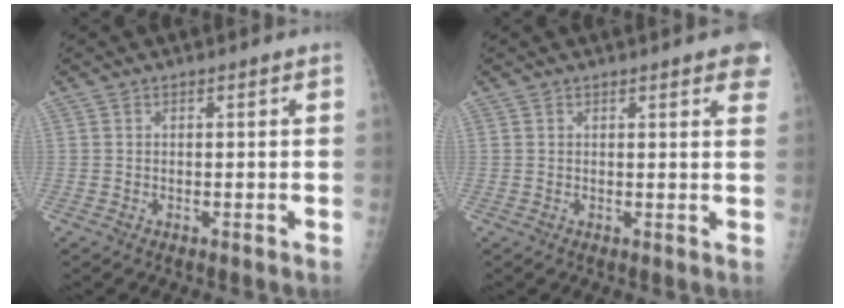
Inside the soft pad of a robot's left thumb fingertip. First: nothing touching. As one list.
[{"total": 5.5, "force": [3.5, 1.4, 4.1], "torque": [-0.031, -0.003, 0.034]}]